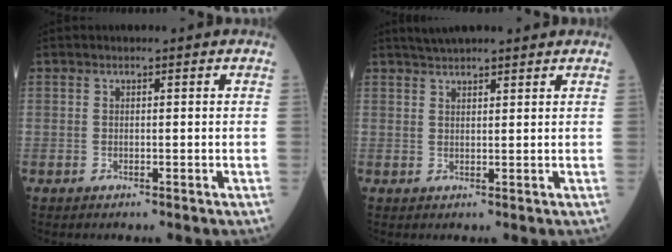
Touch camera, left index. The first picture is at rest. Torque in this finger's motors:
{"motor_torque": [0.03, -0.03, 0.04, 0.01]}